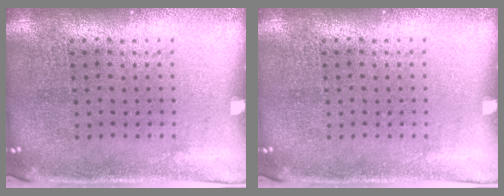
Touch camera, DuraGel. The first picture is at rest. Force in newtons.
{"total": 0.0}